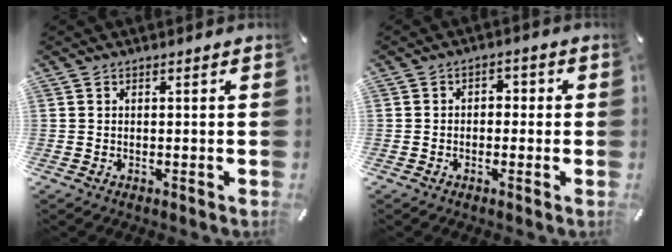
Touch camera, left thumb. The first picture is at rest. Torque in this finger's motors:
{"motor_torque": [-0.02, -0.13, 0.11, 0.15, 0.00]}